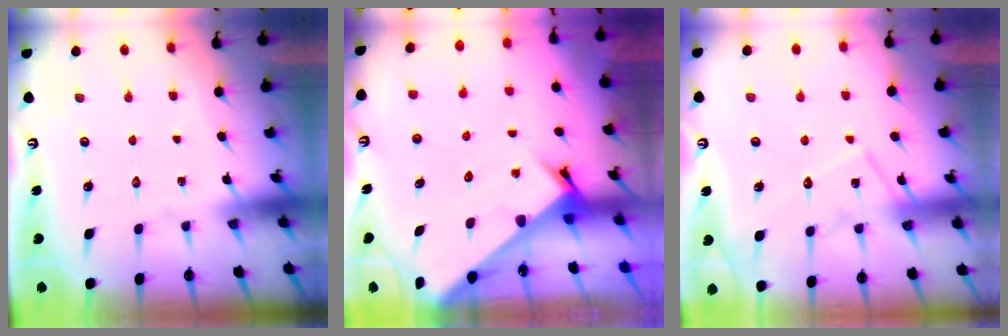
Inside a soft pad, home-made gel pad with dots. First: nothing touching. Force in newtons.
{"total": 2.6, "press": 2.6, "slide": 0.2}
{"total": 11.9, "press": 11.9, "slide": 0.9}